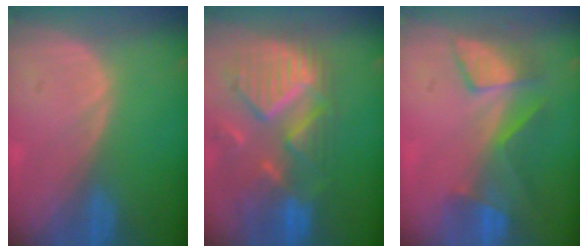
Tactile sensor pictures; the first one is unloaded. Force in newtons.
{"total": 11.9, "press": 10.4, "slide": 5.7}
{"total": 7.3, "press": 6.9, "slide": 2.5}